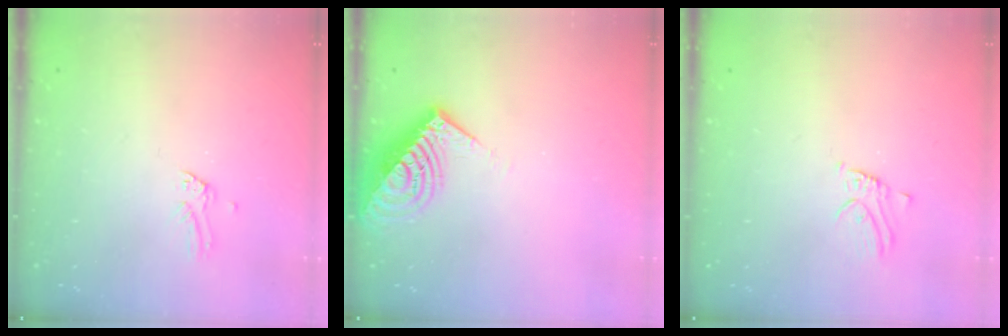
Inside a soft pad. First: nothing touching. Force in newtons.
{"total": 14.1, "press": 14.0, "slide": 1.4}
{"total": 2.2, "press": 2.2, "slide": 0.1}